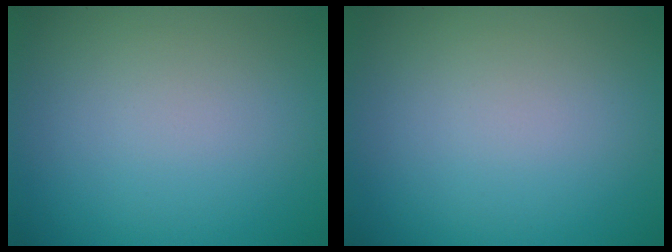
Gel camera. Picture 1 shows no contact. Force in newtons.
{"total": 0.0}